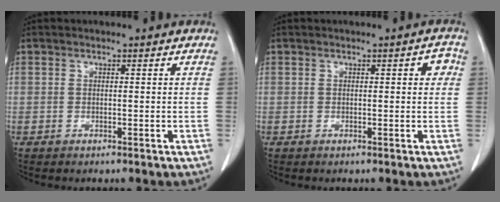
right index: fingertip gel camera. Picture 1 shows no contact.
{"total": 1.9, "force": [0.4, 0.7, 1.7], "torque": [-0.015, 0.006, 0.003]}